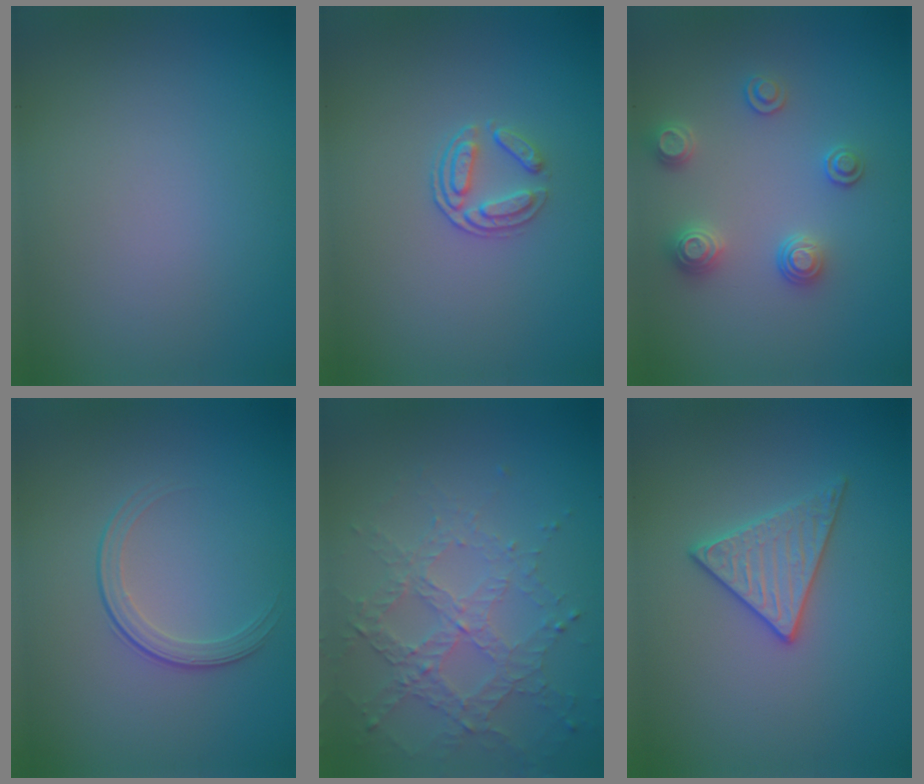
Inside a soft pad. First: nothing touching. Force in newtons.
{"total": 2.0, "press": 1.4, "slide": 1.4}
{"total": 2.7, "press": 2.6, "slide": 0.3}
{"total": 1.9, "press": 1.3, "slide": 1.5}
{"total": 4.7, "press": 3.3, "slide": 3.4}
{"total": 2.9, "press": 2.9, "slide": 0.4}